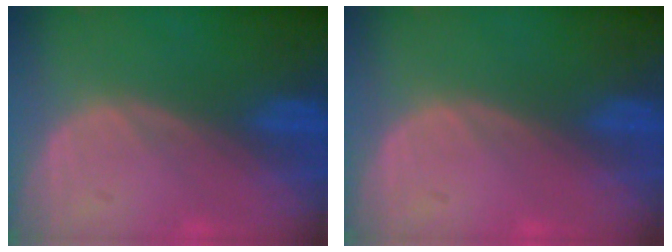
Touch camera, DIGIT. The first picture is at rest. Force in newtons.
{"total": 0.6, "press": 0.1, "slide": 0.6}